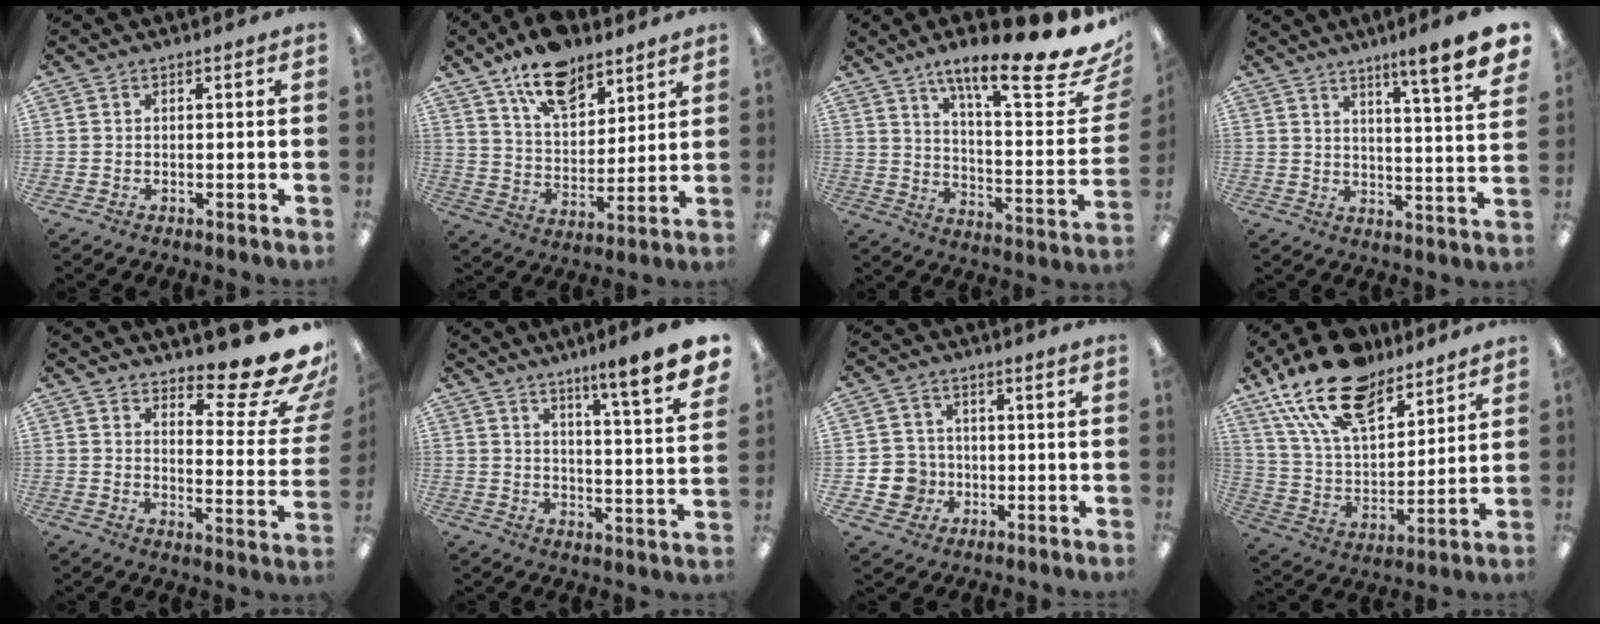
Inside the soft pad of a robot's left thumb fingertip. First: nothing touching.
{"total": 13.3, "force": [9.8, 6.5, 6.2], "torque": [-0.101, -0.048, 0.178]}
{"total": 19.3, "force": [13.8, 3.9, 13.0], "torque": [-0.199, -0.104, 0.220]}
{"total": 10.0, "force": [7.4, 0.2, 6.8], "torque": [-0.091, -0.056, 0.112]}
{"total": 14.2, "force": [11.3, 3.5, 7.8], "torque": [-0.097, -0.102, 0.186]}
{"total": 10.6, "force": [8.0, 0.3, 7.0], "torque": [-0.098, -0.064, 0.123]}
{"total": 6.4, "force": [-1.5, 6.1, 1.4], "torque": [-0.031, 0.016, -0.020]}
{"total": 20.5, "force": [14.3, 9.6, 11.1], "torque": [-0.219, -0.073, 0.256]}